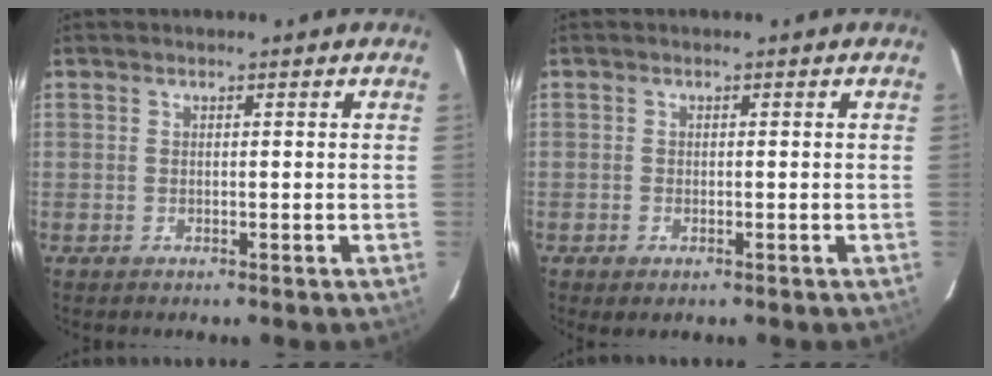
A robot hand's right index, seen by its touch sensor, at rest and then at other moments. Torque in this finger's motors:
{"motor_torque": [0.29, -0.29, 0.00, -0.01]}